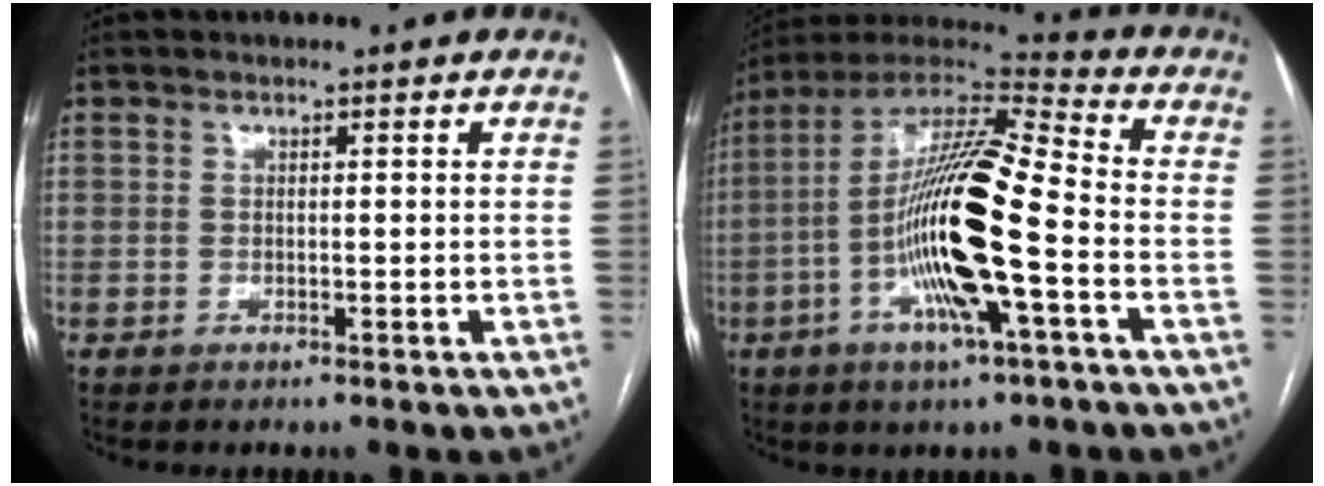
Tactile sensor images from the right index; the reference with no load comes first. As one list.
[{"total": 19.6, "force": [-4.2, 2.3, 19.0], "torque": [-0.367, -0.006, -0.078]}]